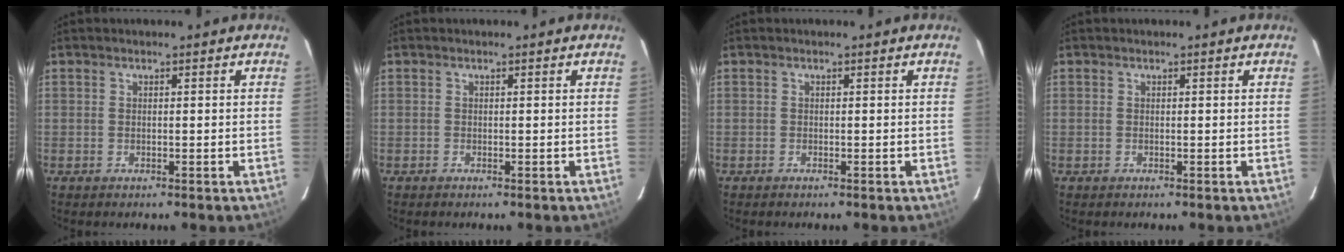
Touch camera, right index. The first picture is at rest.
{"total": 0.0}
{"total": 0.0}
{"total": 0.0}